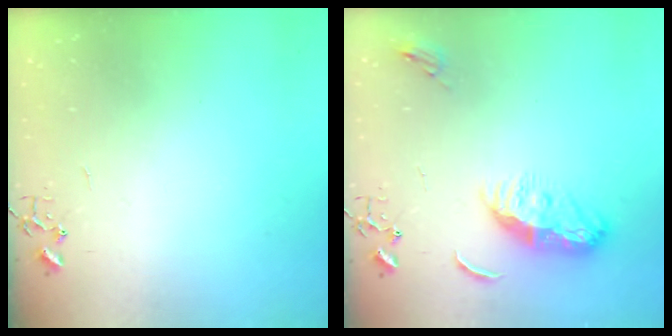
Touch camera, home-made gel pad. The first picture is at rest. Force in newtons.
{"total": 11.6, "press": 11.6, "slide": 0.3}